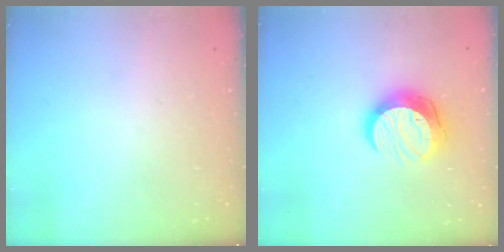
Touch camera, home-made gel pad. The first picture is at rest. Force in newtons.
{"total": 12.9, "press": 12.8, "slide": 1.1}